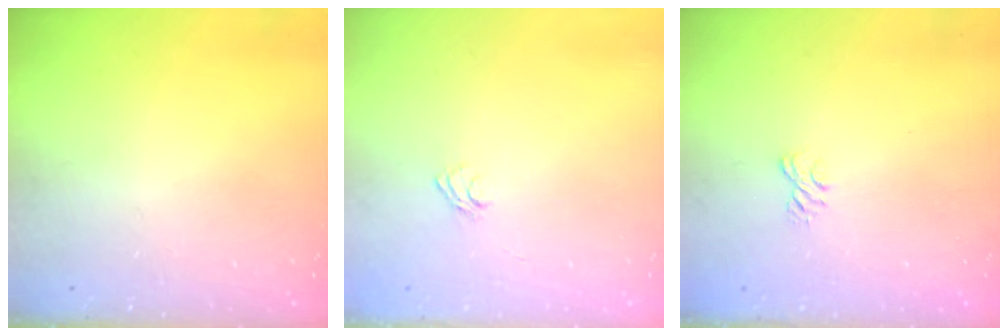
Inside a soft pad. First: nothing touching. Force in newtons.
{"total": 4.5, "press": 4.3, "slide": 1.3}
{"total": 4.7, "press": 4.5, "slide": 1.2}